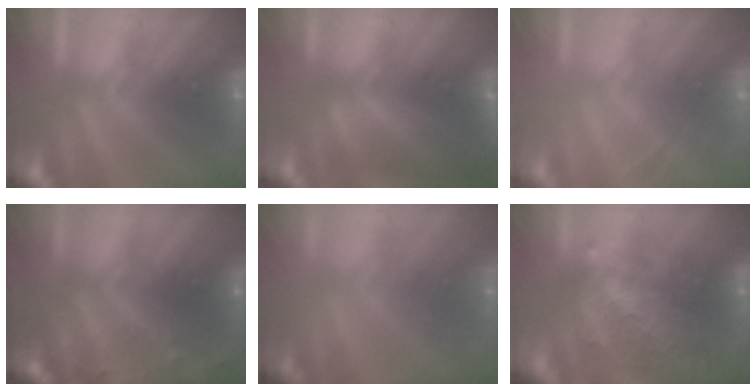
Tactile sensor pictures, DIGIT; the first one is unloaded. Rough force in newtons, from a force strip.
{"total": 8.5}
{"total": 2.0}
{"total": 9.3}
{"total": 7.2}
{"total": 5.6}